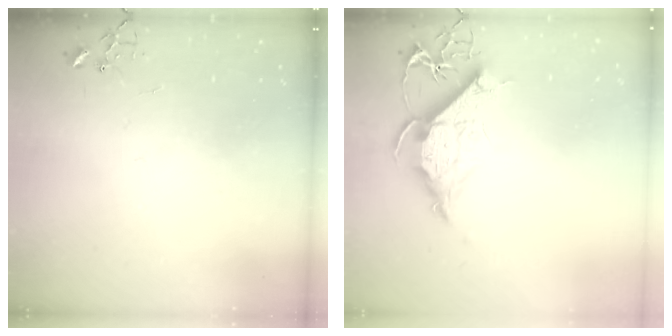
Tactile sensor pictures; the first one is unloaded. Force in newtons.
{"total": 12.5, "press": 12.4, "slide": 1.5}